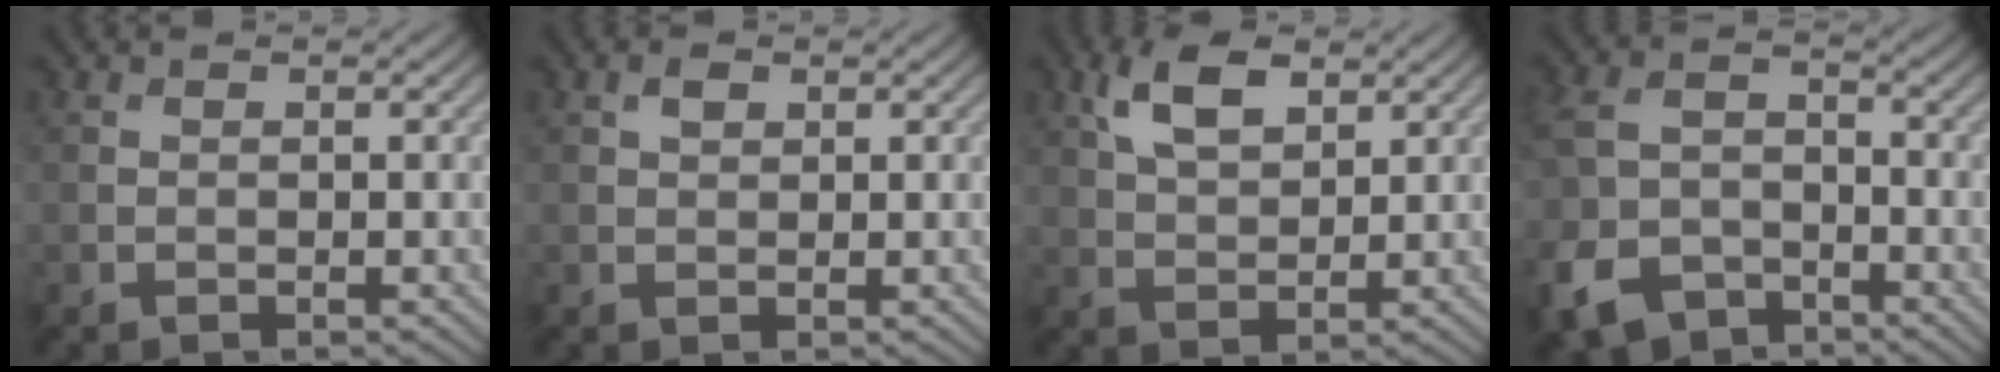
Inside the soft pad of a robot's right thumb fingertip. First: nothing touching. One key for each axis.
{"total": 1.3, "fx": 0.7, "fy": 0.8, "fz": 0.7, "tx": -0.014, "ty": 0.002, "tz": 0.012}
{"total": 5.9, "fx": 3.1, "fy": 2.9, "fz": 4.1, "tx": -0.090, "ty": 0.004, "tz": 0.060}
{"total": 9.0, "fx": -5.6, "fy": 5.8, "fz": 4.1, "tx": -0.116, "ty": -0.026, "tz": -0.118}